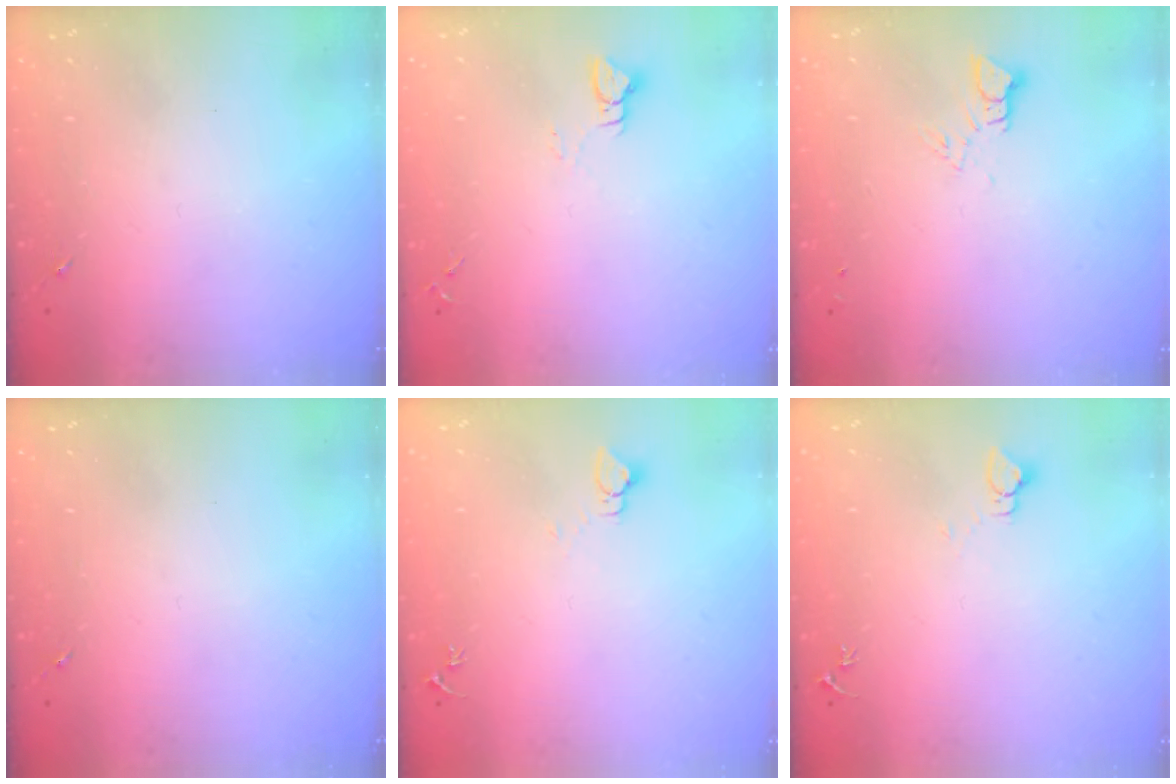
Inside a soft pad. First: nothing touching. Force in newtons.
{"total": 3.5, "press": 3.5, "slide": 0.3}
{"total": 3.4, "press": 3.4, "slide": 0.2}
{"total": 0.0}
{"total": 2.7, "press": 2.7, "slide": 0.2}
{"total": 2.7, "press": 2.7, "slide": 0.2}